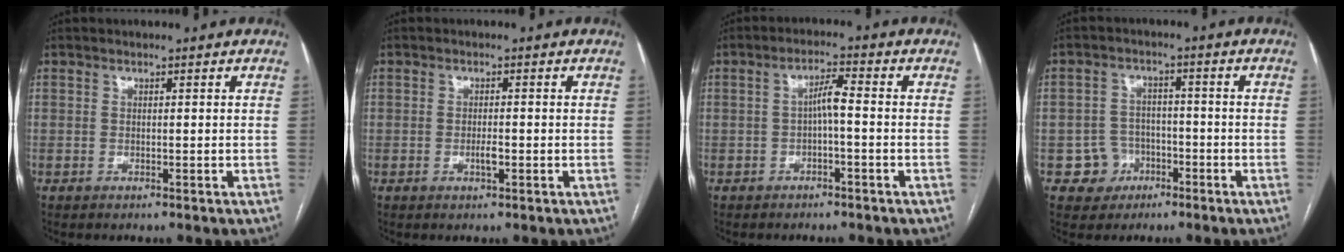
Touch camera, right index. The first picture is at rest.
{"total": 3.7, "force": [-1.3, 0.6, 3.3], "torque": [-0.063, -0.001, -0.023]}
{"total": 3.3, "force": [-0.6, 0.4, 3.2], "torque": [-0.055, 0.015, -0.008]}
{"total": 5.0, "force": [-2.2, 4.5, 0.2], "torque": [0.006, 0.015, -0.032]}